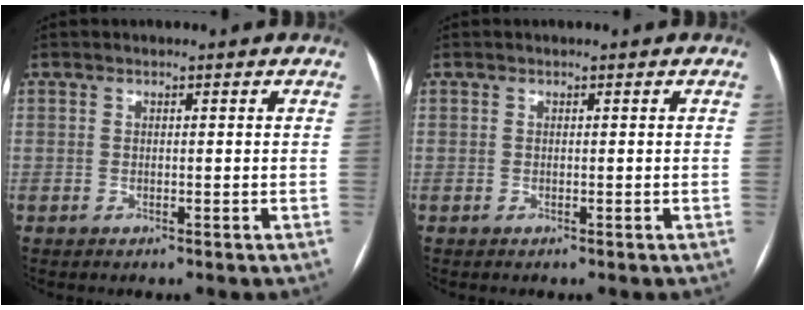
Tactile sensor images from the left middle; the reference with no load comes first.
{"total": 0.0}